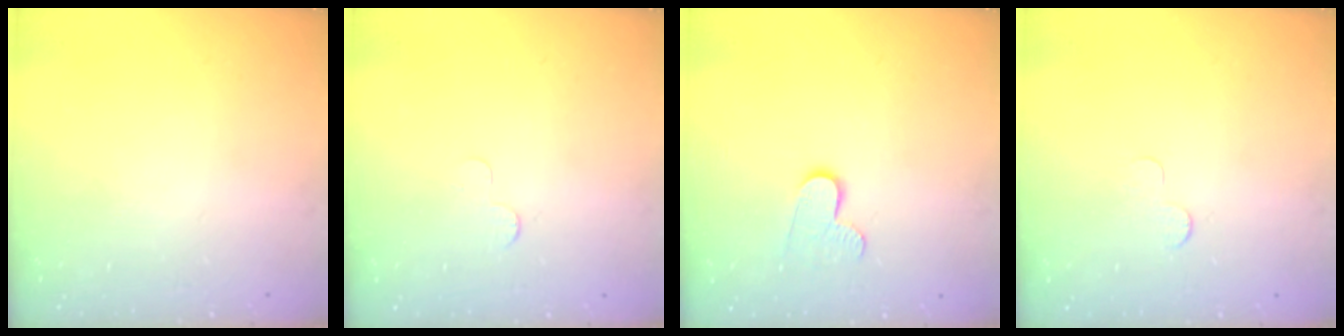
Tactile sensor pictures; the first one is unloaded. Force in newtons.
{"total": 2.5, "press": 2.5, "slide": 0.2}
{"total": 6.9, "press": 6.9, "slide": 0.2}
{"total": 3.0, "press": 2.9, "slide": 0.3}